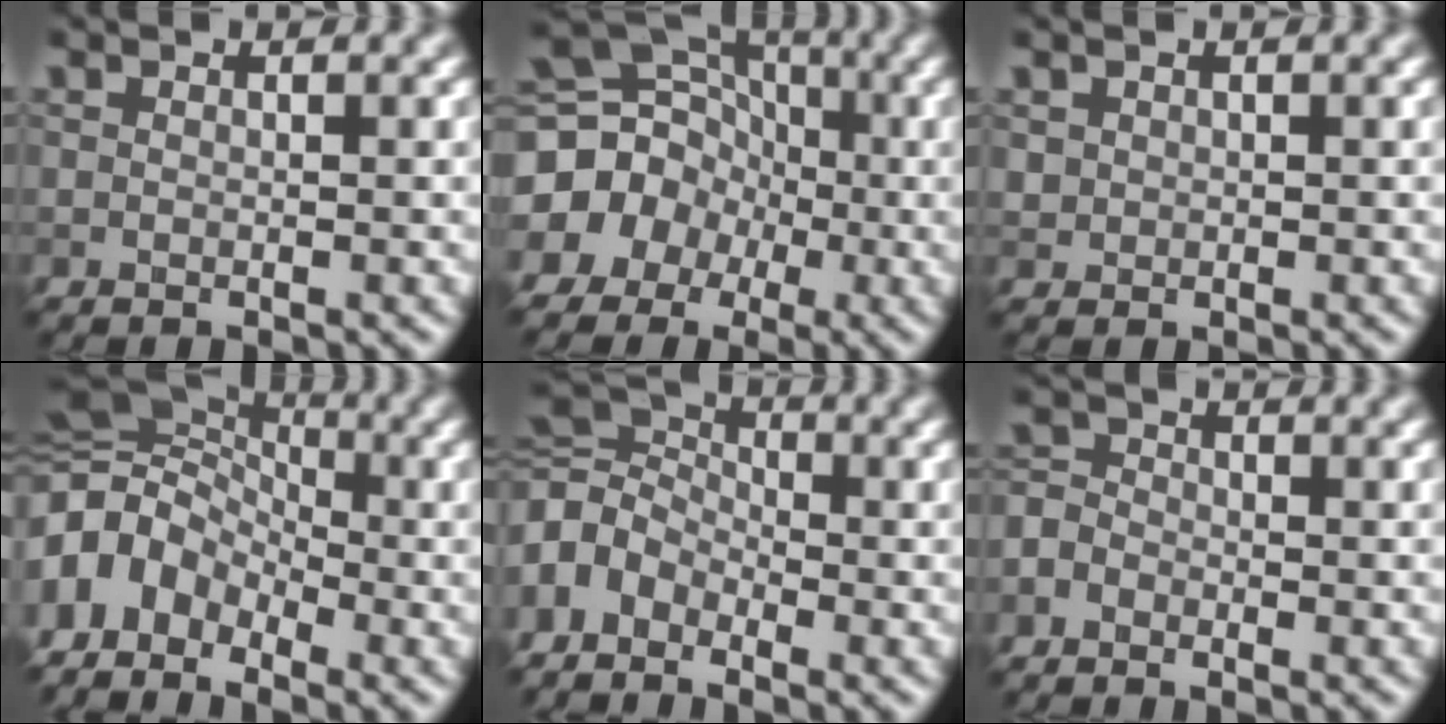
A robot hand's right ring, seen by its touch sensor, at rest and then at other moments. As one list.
[{"total": 13.1, "force": [-2.1, 12.2, 4.5], "torque": [-0.104, 0.014, -0.064]}, {"total": 0.8, "force": [0.2, 0.8, 0.1], "torque": [0.002, -0.005, 0.008]}, {"total": 9.7, "force": [-4.1, 7.2, 4.9], "torque": [-0.084, 0.003, -0.078]}, {"total": 6.2, "force": [-1.7, 4.5, 3.9], "torque": [-0.087, 0.005, -0.054]}, {"total": 2.4, "force": [-1.6, 1.5, 1.0], "torque": [-0.020, 0.004, -0.036]}]